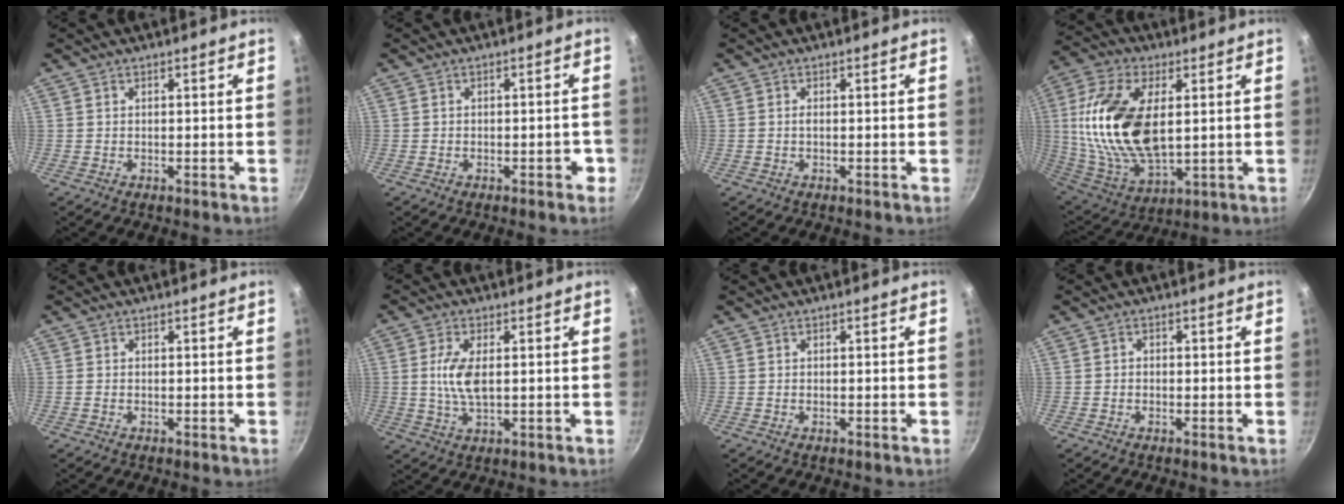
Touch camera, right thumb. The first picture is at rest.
{"total": 2.3, "force": [-1.2, 1.3, 1.5], "torque": [0.001, 0.018, -0.014]}
{"total": 0.6, "force": [0.0, 0.2, 0.5], "torque": [-0.009, 0.001, -0.002]}
{"total": 22.0, "force": [3.2, 11.7, 18.3], "torque": [-0.358, -0.009, 0.064]}
{"total": 0.8, "force": [-0.2, 0.6, 0.4], "torque": [-0.008, 0.001, -0.004]}
{"total": 6.8, "force": [0.6, 3.1, 6.0], "torque": [-0.122, -0.001, 0.012]}
{"total": 0.0}
{"total": 0.9, "force": [-0.3, 0.8, 0.3], "torque": [-0.004, 0.005, -0.007]}